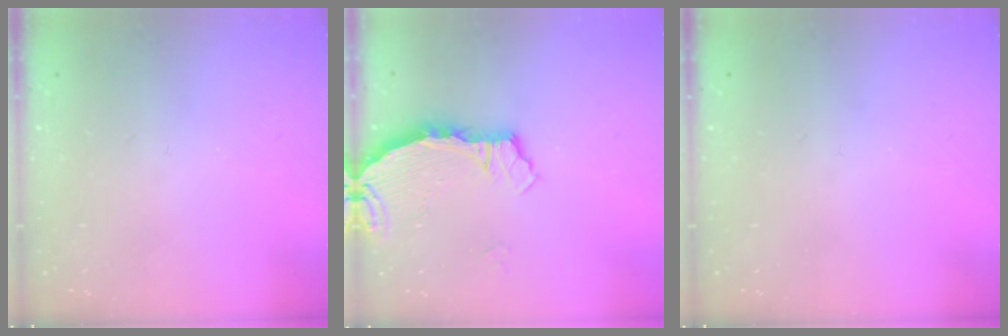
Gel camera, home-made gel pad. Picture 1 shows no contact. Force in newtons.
{"total": 3.7, "press": 3.7, "slide": 0.4}
{"total": 0.0}